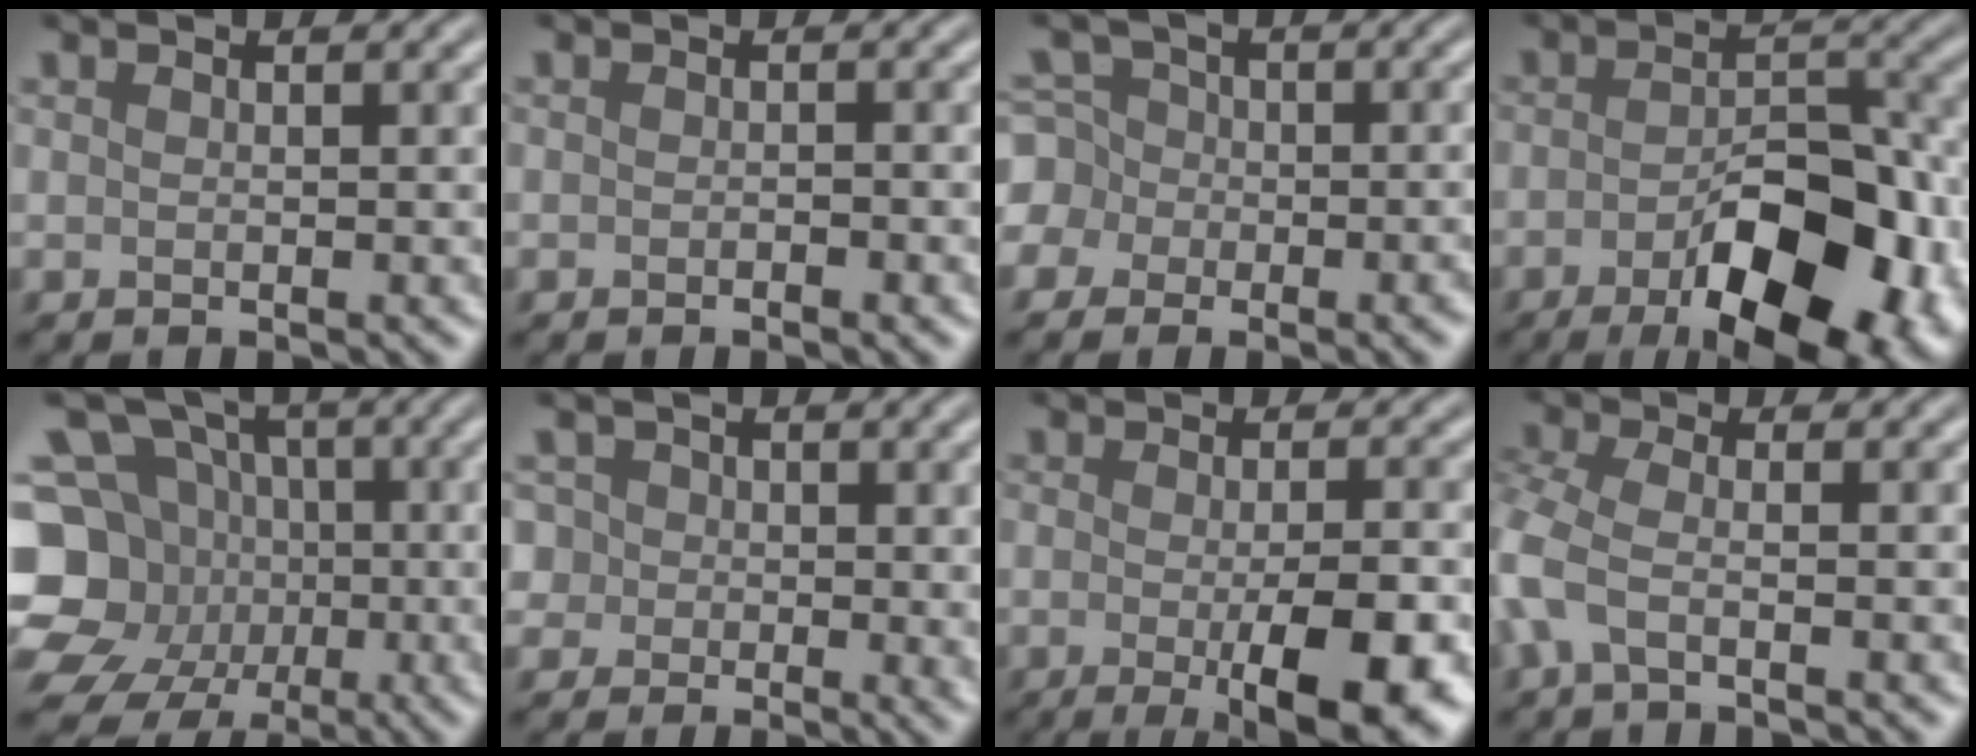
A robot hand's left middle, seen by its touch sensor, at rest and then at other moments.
{"total": 0.7, "force": [-0.6, 0.0, 0.4], "torque": [-0.004, -0.003, -0.006]}
{"total": 6.5, "force": [-2.5, 5.8, 1.6], "torque": [-0.024, 0.014, -0.074]}
{"total": 11.2, "force": [-5.4, 4.6, 8.7], "torque": [-0.130, -0.006, -0.070]}
{"total": 13.6, "force": [-3.5, 12.4, 4.4], "torque": [-0.128, -0.008, -0.080]}
{"total": 3.6, "force": [0.9, 3.1, 1.5], "torque": [-0.035, 0.005, 0.010]}
{"total": 7.7, "force": [-2.6, 2.2, 7.0], "torque": [-0.098, -0.015, -0.029]}
{"total": 2.9, "force": [-1.0, 1.1, 2.5], "torque": [-0.070, -0.005, -0.030]}